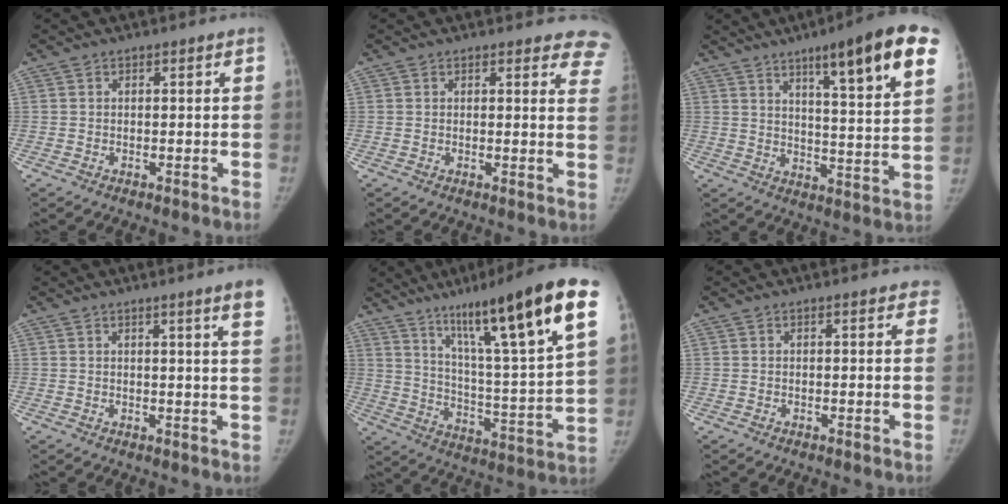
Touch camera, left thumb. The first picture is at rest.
{"total": 8.4, "force": [7.8, 2.9, 1.1], "torque": [0.042, -0.050, 0.046]}
{"total": 19.2, "force": [10.2, 3.2, 16.0], "torque": [-0.195, -0.034, 0.145]}
{"total": 5.6, "force": [3.7, -0.6, 4.2], "torque": [-0.053, -0.018, 0.037]}
{"total": 25.4, "force": [14.3, 3.3, 20.8], "torque": [-0.307, -0.041, 0.229]}
{"total": 2.4, "force": [1.9, 1.2, 0.9], "torque": [0.014, -0.002, 0.006]}